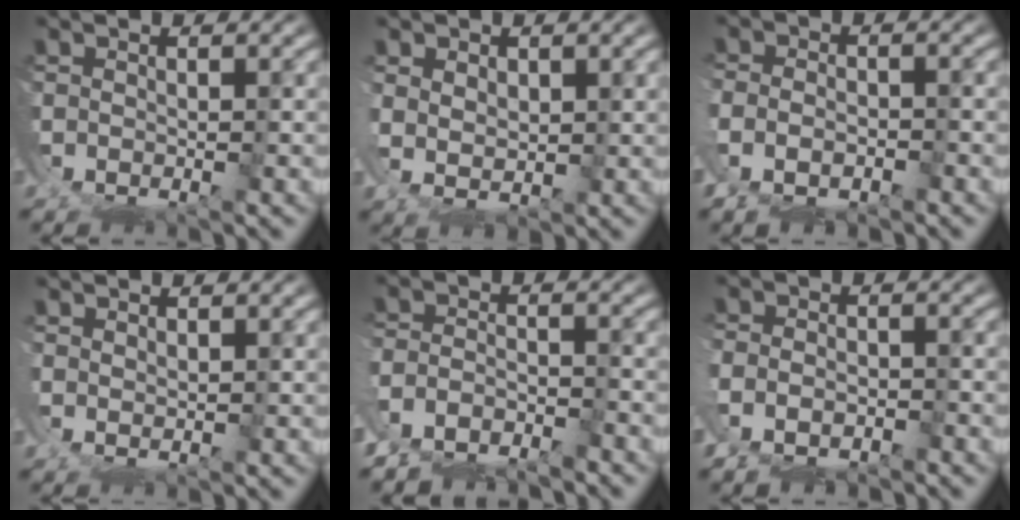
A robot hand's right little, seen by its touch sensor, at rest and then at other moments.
{"total": 3.2, "force": [1.4, 1.6, 2.4], "torque": [-0.055, -0.016, 0.036]}
{"total": 3.3, "force": [-1.6, 1.5, 2.4], "torque": [-0.051, -0.015, -0.019]}
{"total": 1.8, "force": [1.6, -0.5, 0.5], "torque": [-0.008, 0.000, 0.036]}
{"total": 5.6, "force": [-4.1, 3.2, 2.0], "torque": [-0.038, -0.015, -0.069]}
{"total": 2.9, "force": [-1.6, 1.4, 1.9], "torque": [-0.043, -0.016, -0.020]}